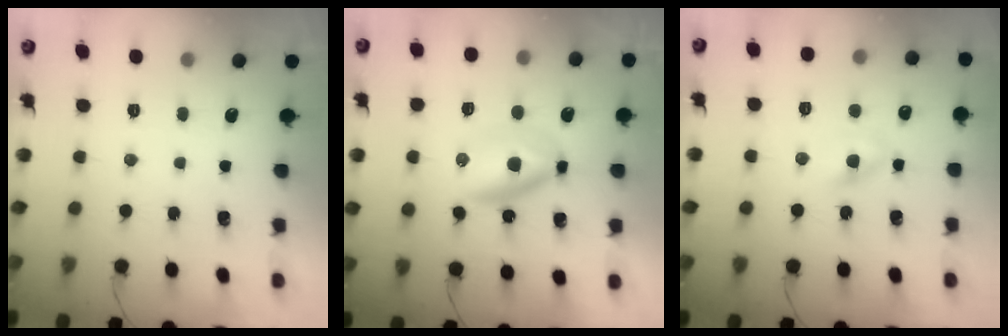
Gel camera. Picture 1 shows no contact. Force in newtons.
{"total": 6.1, "press": 6.0, "slide": 1.2}
{"total": 3.9, "press": 3.6, "slide": 1.4}